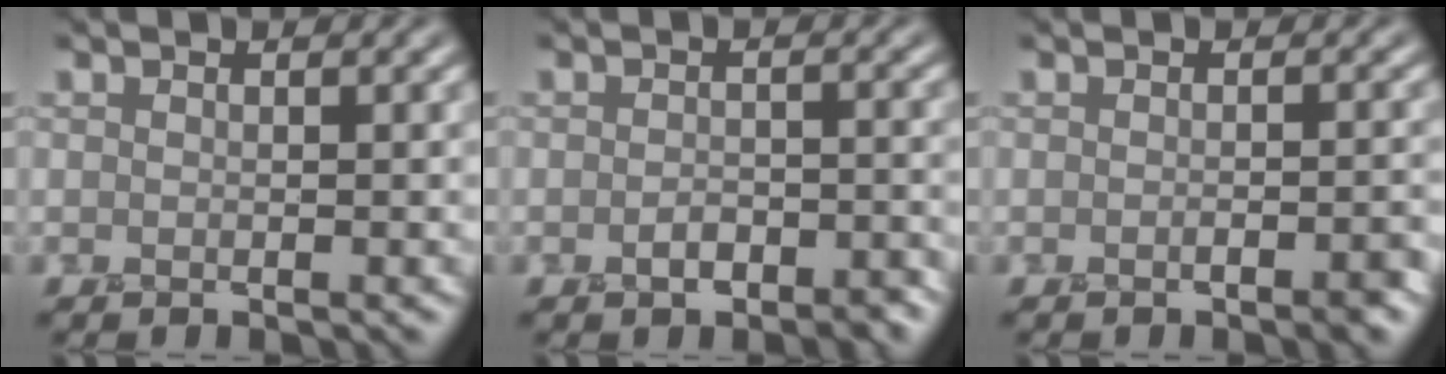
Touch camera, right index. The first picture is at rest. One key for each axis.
{"total": 2.3, "fx": -1.5, "fy": 1.2, "fz": 1.2, "tx": -0.018, "ty": 0.008, "tz": -0.023}
{"total": 1.8, "fx": -1.0, "fy": 0.5, "fz": 1.4, "tx": -0.017, "ty": 0.003, "tz": -0.017}